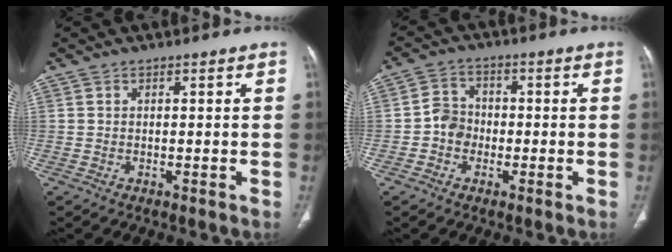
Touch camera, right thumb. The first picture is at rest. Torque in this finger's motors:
{"motor_torque": [0.79, 0.58, 0.63, -0.21, -0.01]}